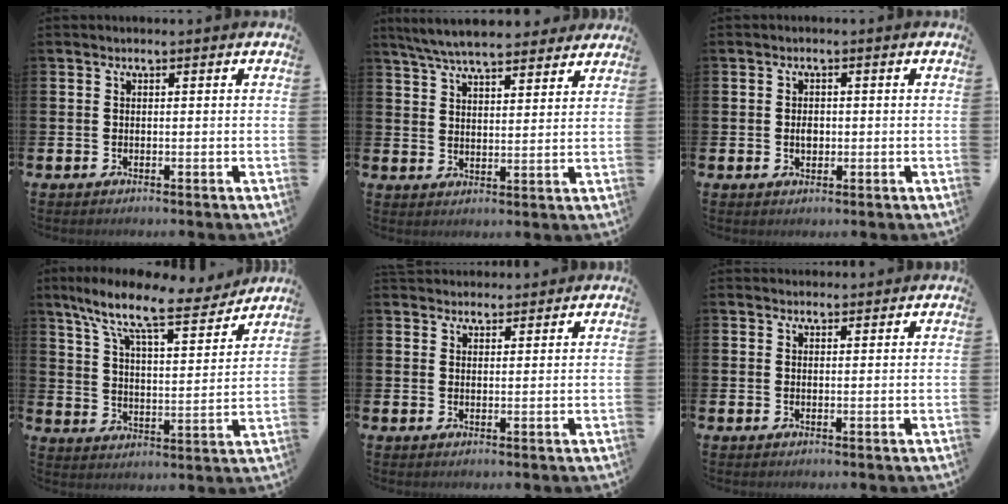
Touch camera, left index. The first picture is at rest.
{"total": 6.9, "force": [6.5, 1.3, 2.0], "torque": [-0.056, -0.029, 0.116]}
{"total": 1.8, "force": [0.0, 1.3, 1.3], "torque": [-0.008, 0.000, -0.006]}
{"total": 10.5, "force": [8.8, 2.1, 5.4], "torque": [-0.127, -0.055, 0.144]}
{"total": 2.8, "force": [2.7, 0.8, -0.2], "torque": [0.008, -0.012, 0.047]}
{"total": 1.6, "force": [1.6, 0.5, -0.1], "torque": [0.008, -0.005, 0.028]}